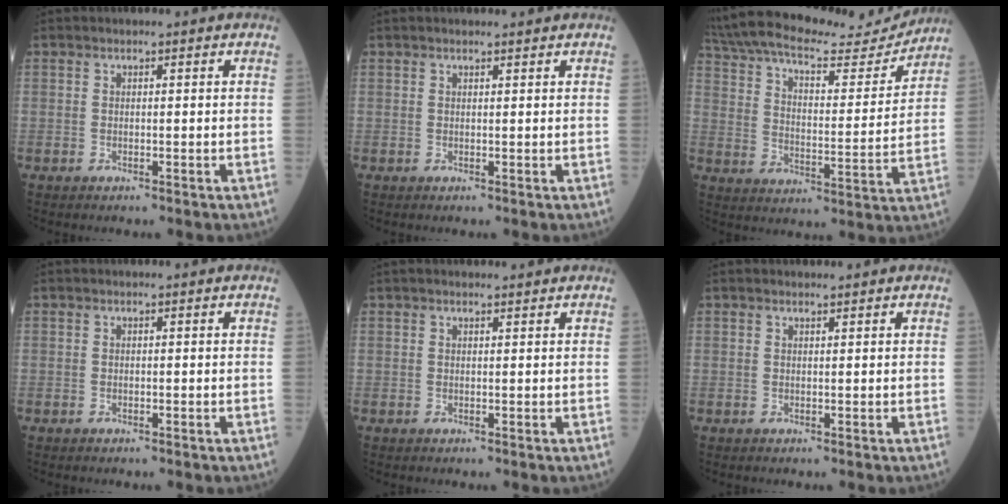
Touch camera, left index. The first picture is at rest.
{"total": 1.7, "force": [1.6, 0.0, 0.5], "torque": [-0.006, 0.012, 0.025]}
{"total": 22.5, "force": [19.6, 6.1, 9.4], "torque": [-0.191, 0.015, 0.290]}
{"total": 0.0}
{"total": 2.4, "force": [2.2, 0.2, 0.9], "torque": [-0.010, 0.017, 0.032]}
{"total": 0.8, "force": [0.8, 0.1, 0.3], "torque": [-0.011, 0.003, 0.014]}